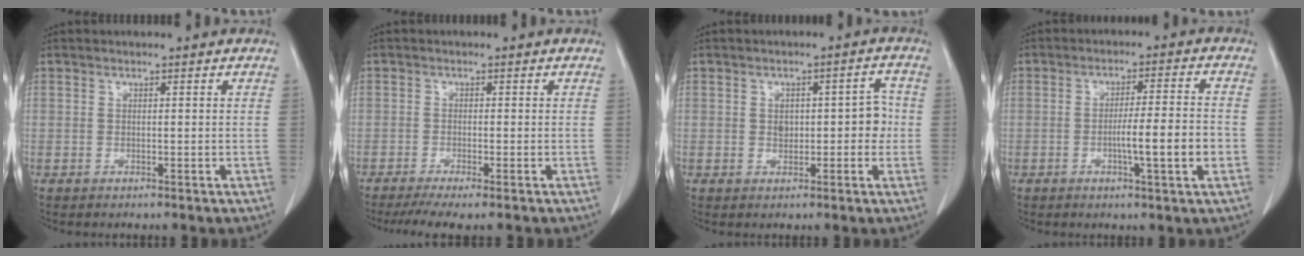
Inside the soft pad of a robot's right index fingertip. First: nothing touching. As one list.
[{"total": 5.5, "force": [-4.3, 0.3, 3.4], "torque": [-0.050, -0.011, -0.069]}, {"total": 4.9, "force": [0.0, 2.8, 4.1], "torque": [-0.048, 0.022, 0.005]}, {"total": 7.9, "force": [-2.0, 0.0, 7.7], "torque": [-0.119, 0.001, -0.033]}]